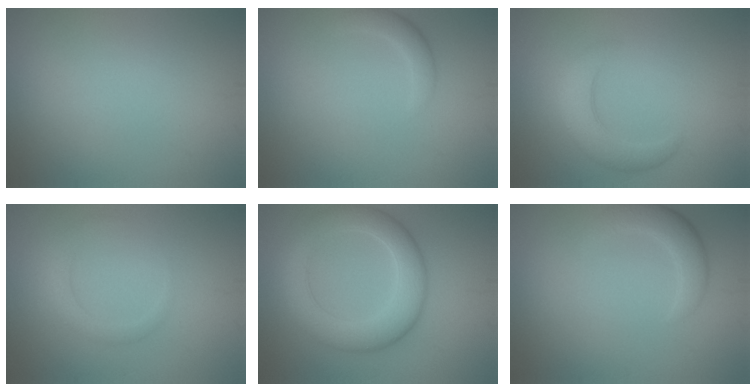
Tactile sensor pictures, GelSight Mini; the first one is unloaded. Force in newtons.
{"total": 1.7, "press": 1.7, "slide": 0.1}
{"total": 3.3, "press": 3.3, "slide": 0.2}
{"total": 1.7, "press": 1.7, "slide": 0.1}
{"total": 6.8, "press": 6.8, "slide": 0.0}
{"total": 2.8, "press": 2.8, "slide": 0.0}